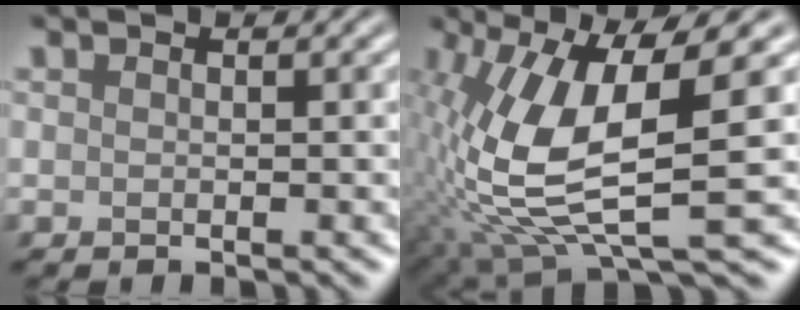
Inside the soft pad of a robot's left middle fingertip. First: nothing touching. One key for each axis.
{"total": 10.1, "fx": -0.4, "fy": 3.3, "fz": 9.5, "tx": -0.209, "ty": -0.011, "tz": -0.006}